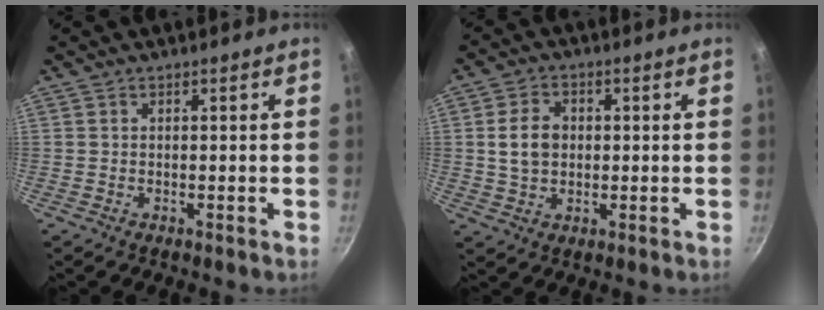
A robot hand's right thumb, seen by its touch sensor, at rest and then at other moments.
{"total": 6.7, "force": [0.6, 5.1, 4.3], "torque": [-0.066, 0.011, 0.008]}